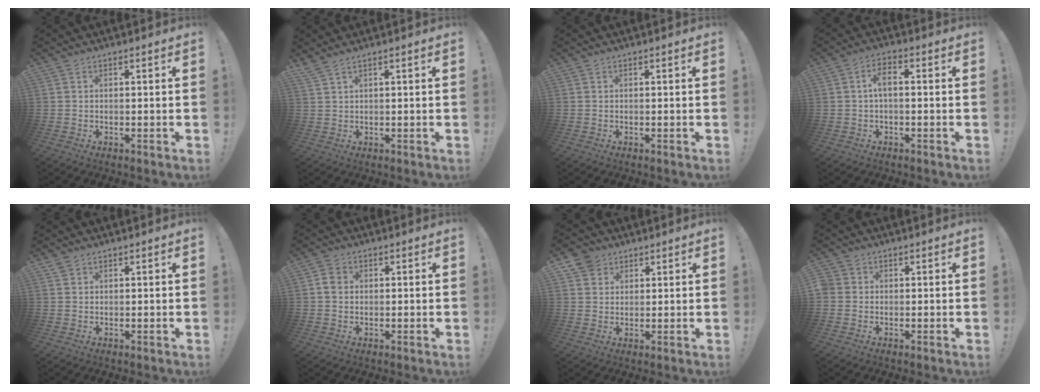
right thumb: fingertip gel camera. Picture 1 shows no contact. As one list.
[{"total": 2.0, "force": [1.5, -0.2, 1.3], "torque": [-0.034, -0.007, 0.030]}, {"total": 0.0}, {"total": 4.1, "force": [-0.2, 1.5, 3.8], "torque": [-0.083, 0.010, -0.004]}, {"total": 1.1, "force": [0.9, 0.7, 0.3], "torque": [-0.010, 0.000, 0.018]}, {"total": 3.0, "force": [0.4, 2.5, 1.7], "torque": [-0.023, 0.005, 0.007]}, {"total": 5.1, "force": [3.1, 4.0, 0.7], "torque": [-0.008, -0.017, 0.059]}, {"total": 1.7, "force": [-0.1, 1.5, 0.7], "torque": [-0.015, 0.005, 0.001]}]